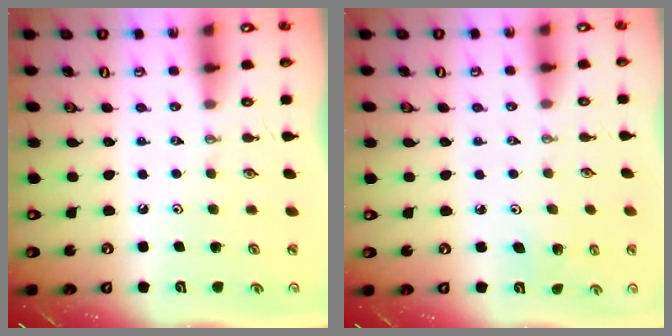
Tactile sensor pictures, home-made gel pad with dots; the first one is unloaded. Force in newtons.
{"total": 2.9, "press": 2.9, "slide": 0.3}